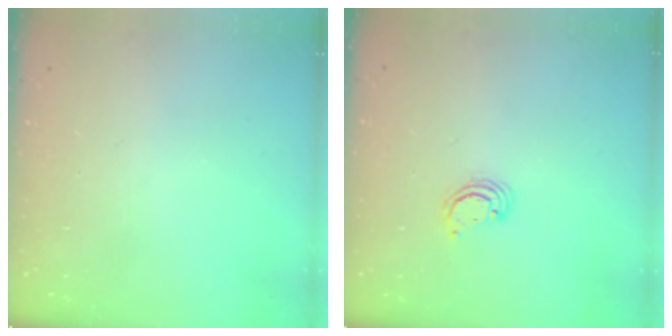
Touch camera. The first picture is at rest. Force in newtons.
{"total": 2.5, "press": 2.5, "slide": 0.2}